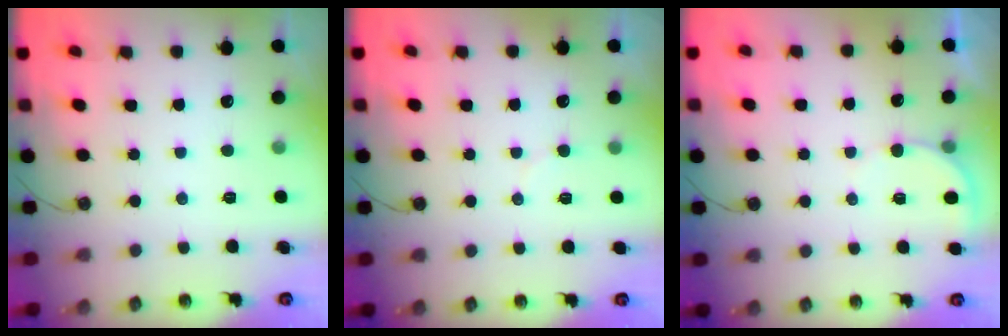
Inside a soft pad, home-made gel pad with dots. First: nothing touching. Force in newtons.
{"total": 4.4, "press": 4.2, "slide": 1.2}
{"total": 4.3, "press": 4.2, "slide": 0.4}